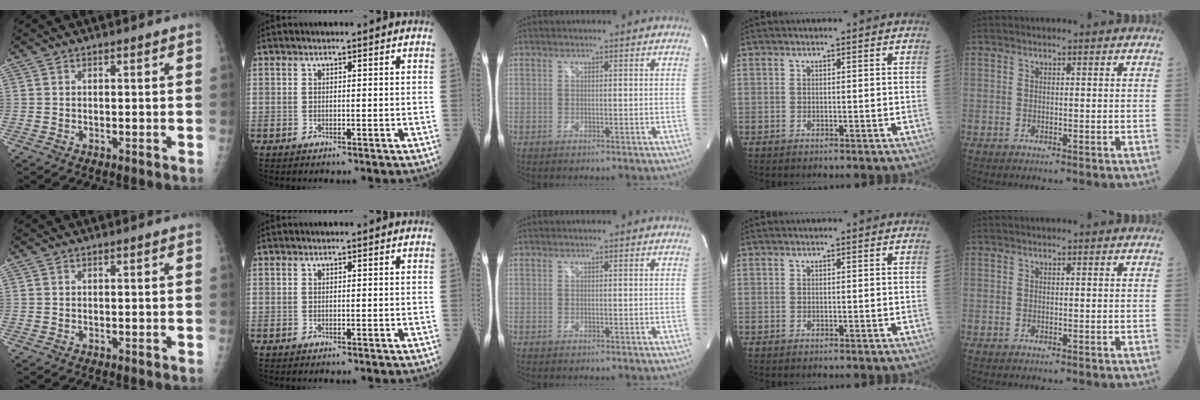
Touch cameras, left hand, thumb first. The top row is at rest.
{}